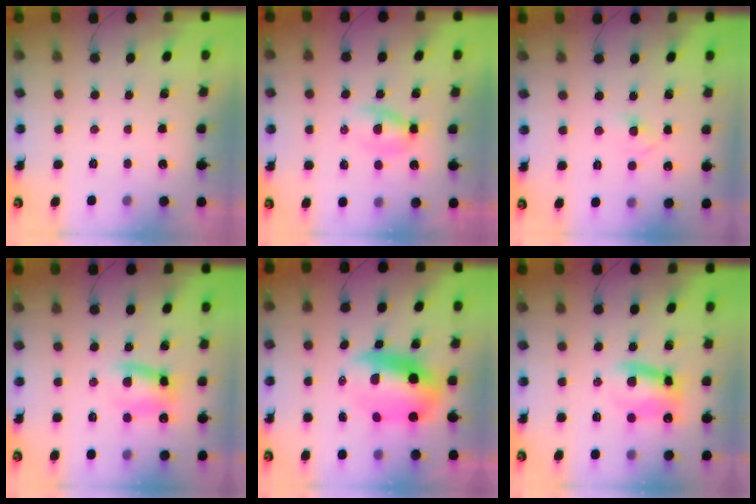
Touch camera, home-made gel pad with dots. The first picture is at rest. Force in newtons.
{"total": 4.0, "press": 3.9, "slide": 1.0}
{"total": 3.5, "press": 3.2, "slide": 1.4}
{"total": 9.5, "press": 9.4, "slide": 1.6}
{"total": 12.2, "press": 11.7, "slide": 3.4}
{"total": 9.6, "press": 9.5, "slide": 1.3}